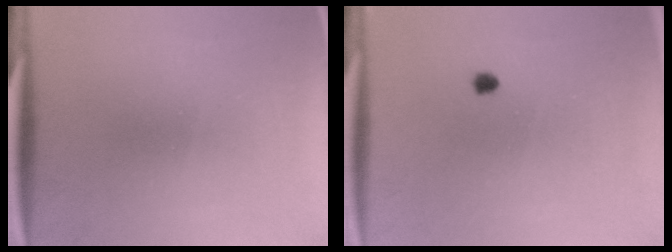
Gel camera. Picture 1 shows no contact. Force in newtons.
{"total": 0.9}